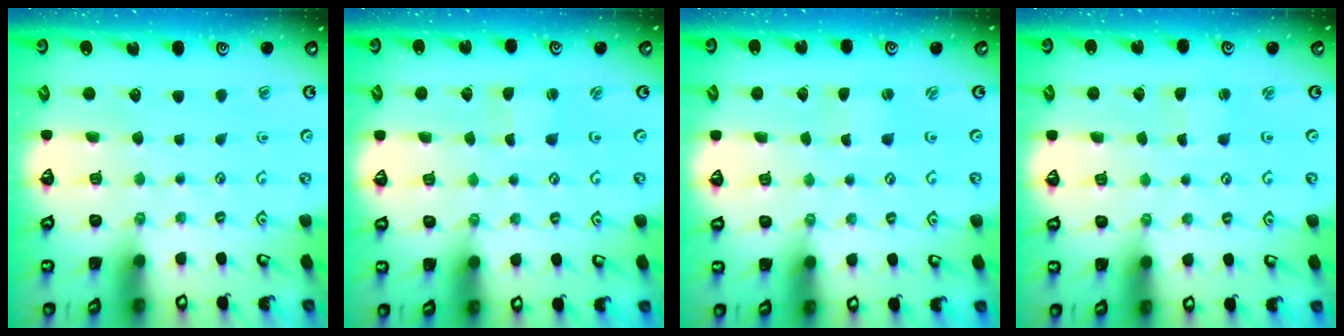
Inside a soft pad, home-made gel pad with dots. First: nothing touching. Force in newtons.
{"total": 0.7, "press": 0.7, "slide": 0.1}
{"total": 0.0}
{"total": 1.1, "press": 1.1, "slide": 0.1}